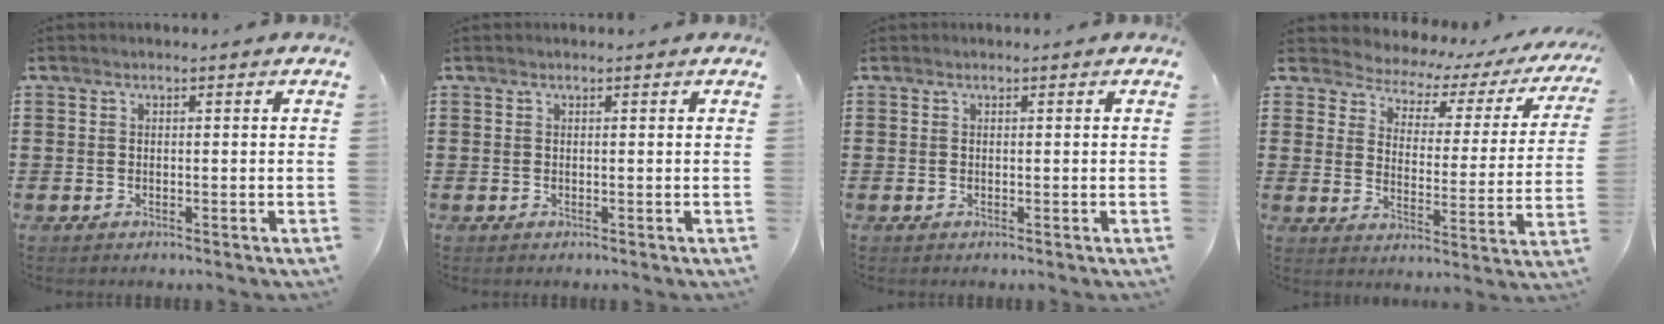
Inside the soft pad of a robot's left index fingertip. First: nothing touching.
{"total": 0.0}
{"total": 0.0}
{"total": 3.2, "force": [2.8, 1.4, 0.5], "torque": [-0.035, -0.026, 0.038]}